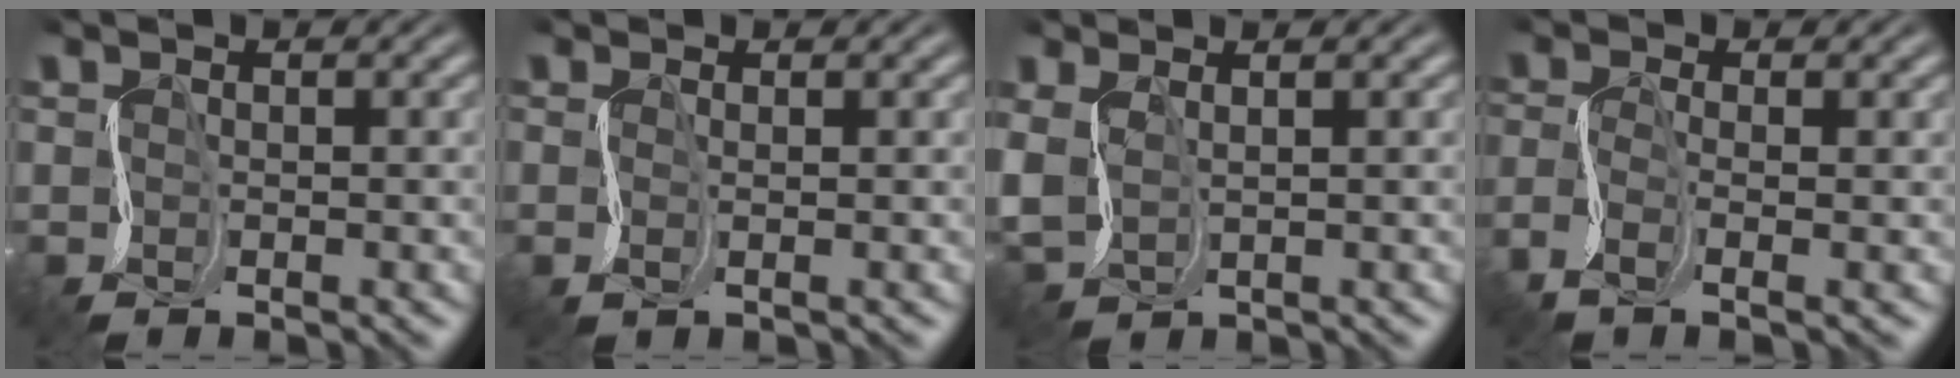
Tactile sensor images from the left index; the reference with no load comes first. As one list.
[{"total": 0.8, "force": [0.4, 0.2, 0.6], "torque": [-0.014, 0.000, 0.006]}, {"total": 1.9, "force": [1.0, 1.3, 1.1], "torque": [-0.038, 0.004, 0.027]}, {"total": 3.4, "force": [-2.1, 1.1, 2.4], "torque": [-0.070, -0.010, -0.049]}]